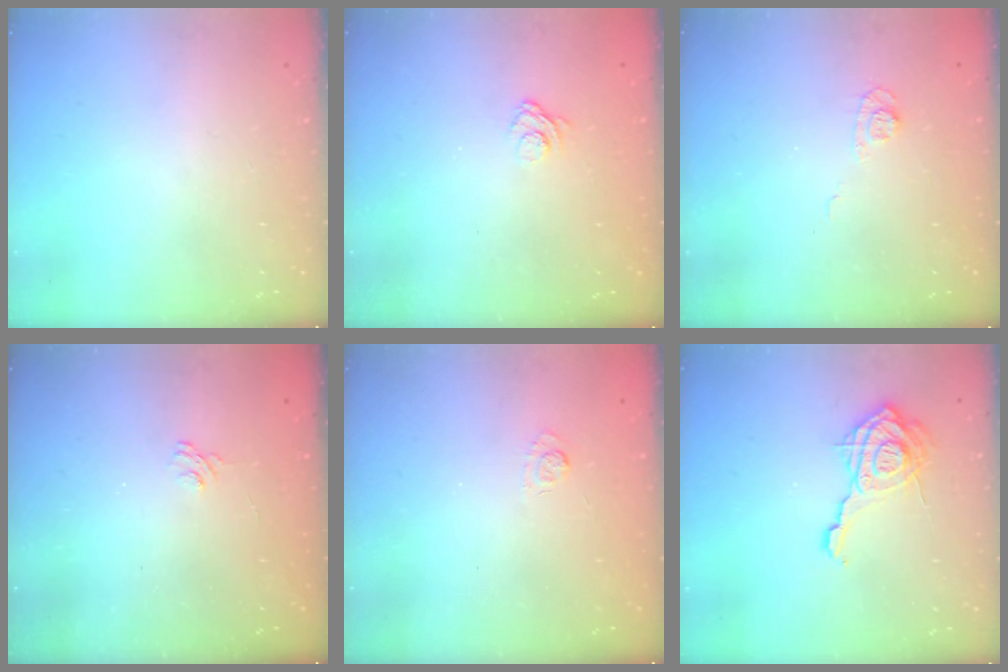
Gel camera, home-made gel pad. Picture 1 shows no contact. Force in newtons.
{"total": 3.2, "press": 2.9, "slide": 1.3}
{"total": 5.5, "press": 5.4, "slide": 1.2}
{"total": 2.1, "press": 1.6, "slide": 1.3}
{"total": 2.2, "press": 1.6, "slide": 1.4}
{"total": 15.5, "press": 15.4, "slide": 1.7}